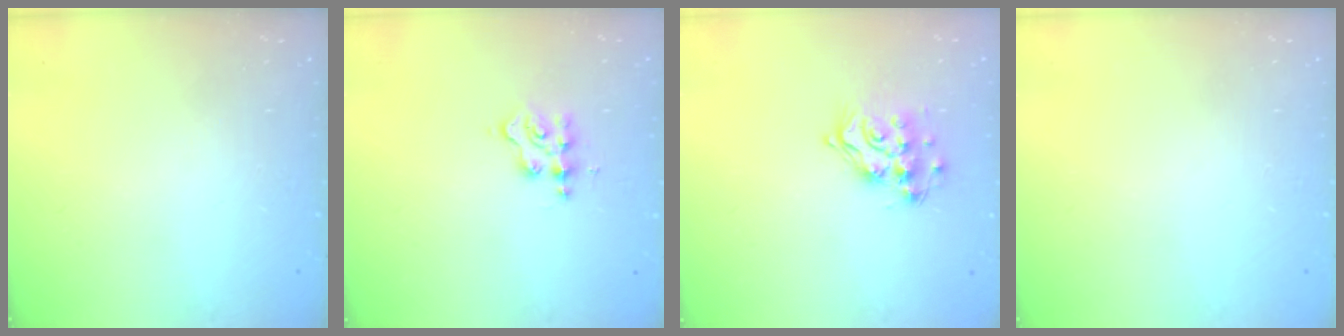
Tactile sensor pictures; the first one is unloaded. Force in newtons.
{"total": 2.7, "press": 2.7, "slide": 0.4}
{"total": 13.1, "press": 13.1, "slide": 0.8}
{"total": 0.0}